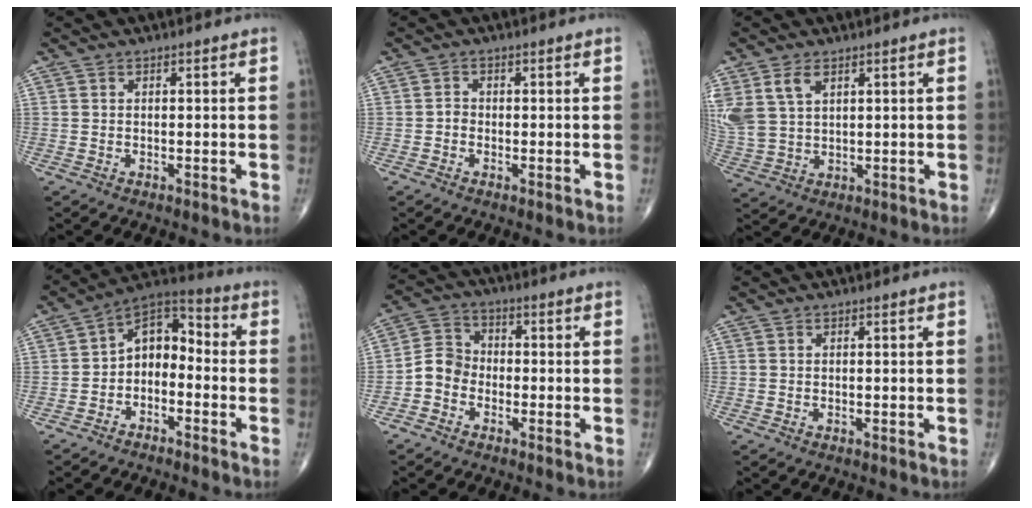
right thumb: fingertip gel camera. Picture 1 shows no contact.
{"total": 1.1, "force": [-0.3, 0.8, 0.6], "torque": [-0.007, 0.001, -0.011]}
{"total": 8.9, "force": [3.9, 5.5, 5.8], "torque": [-0.132, -0.003, 0.092]}
{"total": 9.1, "force": [-2.3, 6.1, 6.4], "torque": [-0.075, 0.054, -0.059]}
{"total": 5.4, "force": [-2.2, 4.4, 2.1], "torque": [-0.021, 0.022, -0.057]}
{"total": 0.0}